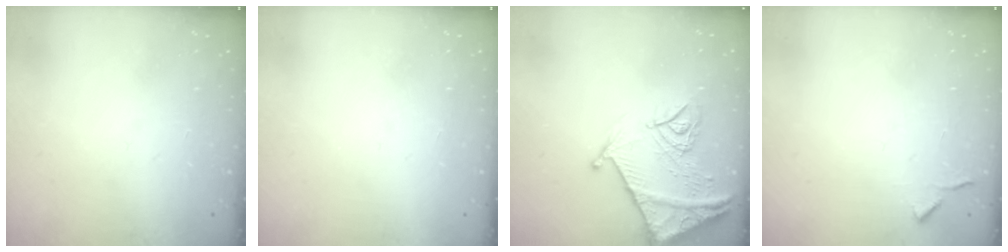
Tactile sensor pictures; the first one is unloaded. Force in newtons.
{"total": 1.5, "press": 1.5, "slide": 0.1}
{"total": 14.9, "press": 14.8, "slide": 1.6}
{"total": 4.2, "press": 4.1, "slide": 0.6}